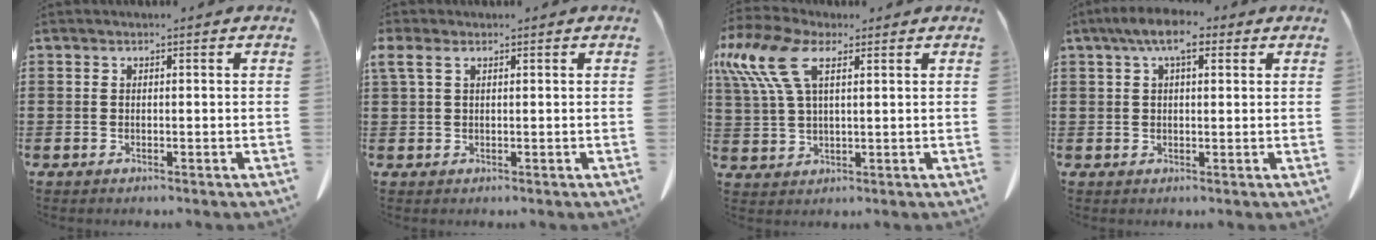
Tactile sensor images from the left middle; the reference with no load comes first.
{"total": 1.9, "force": [0.9, 0.7, 1.5], "torque": [-0.035, 0.006, 0.015]}
{"total": 10.2, "force": [4.7, 4.6, 7.8], "torque": [-0.196, 0.000, 0.080]}
{"total": 6.2, "force": [3.3, 1.9, 4.9], "torque": [-0.094, 0.007, 0.056]}